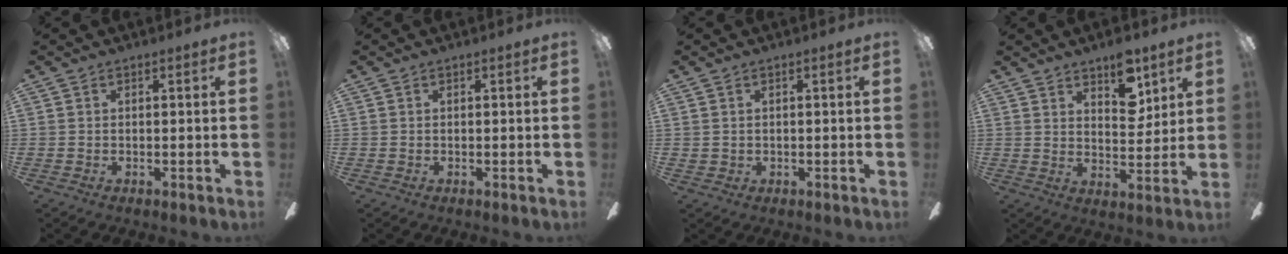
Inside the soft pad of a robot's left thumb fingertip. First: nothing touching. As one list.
[{"total": 0.0}, {"total": 1.2, "force": [0.5, 1.0, 0.3], "torque": [-0.008, 0.004, 0.008]}, {"total": 9.6, "force": [6.4, 4.3, 5.7], "torque": [-0.071, -0.029, 0.107]}]